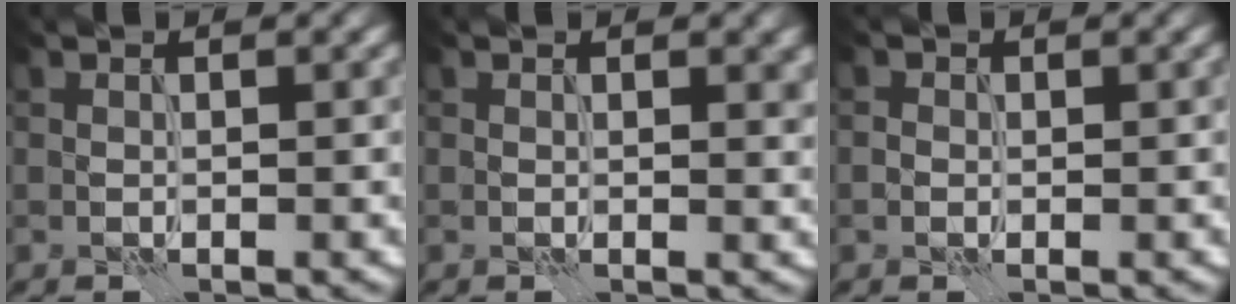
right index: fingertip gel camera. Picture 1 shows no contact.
{"total": 2.1, "force": [0.8, 1.0, 1.7], "torque": [-0.013, 0.001, 0.016]}
{"total": 0.7, "force": [-0.2, 0.6, 0.0], "torque": [-0.001, 0.000, -0.003]}